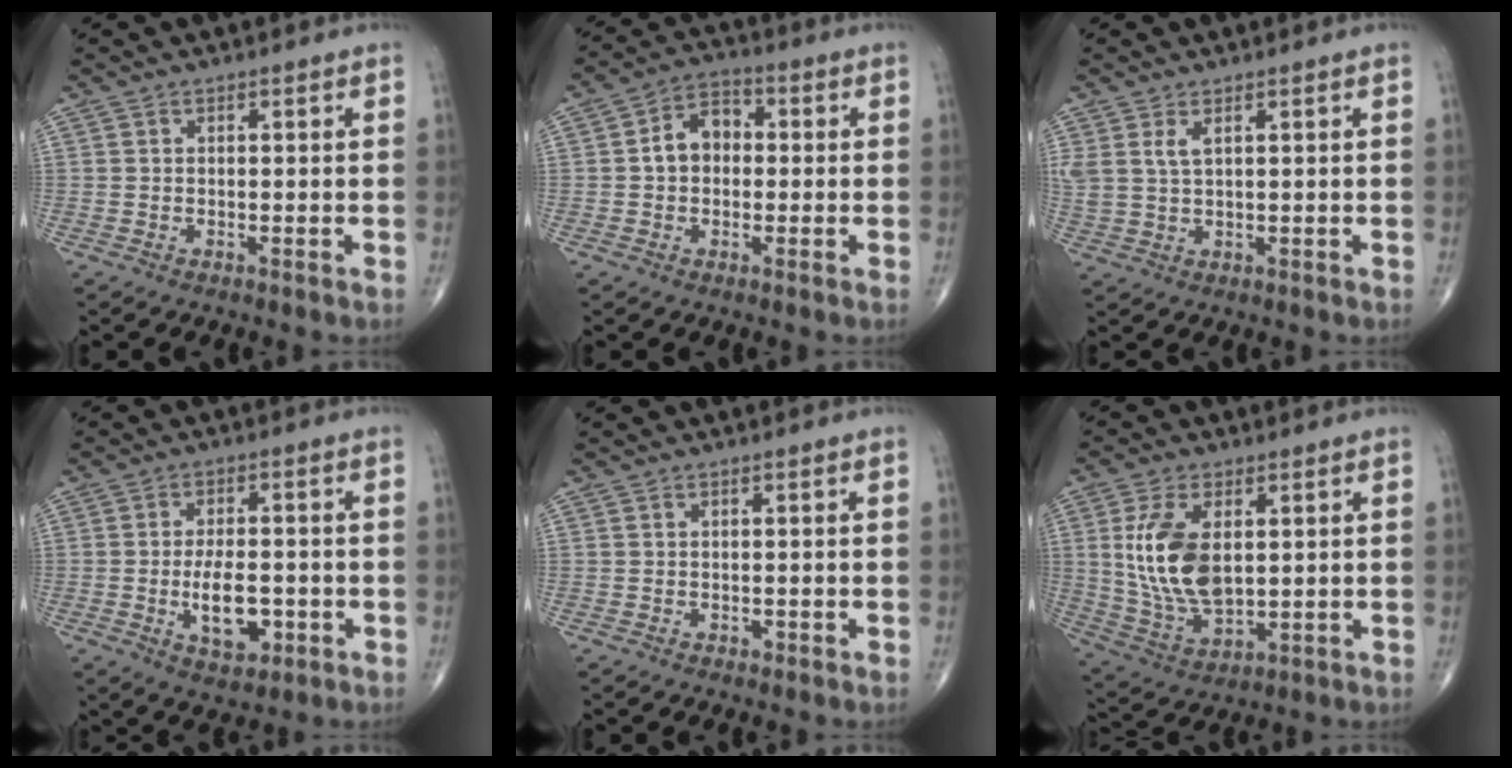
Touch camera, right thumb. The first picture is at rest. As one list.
[{"total": 7.0, "force": [0.1, 5.2, 4.7], "torque": [-0.064, 0.024, -0.009]}, {"total": 3.4, "force": [1.6, 1.4, 2.7], "torque": [-0.066, 0.002, 0.042]}, {"total": 8.4, "force": [-2.0, 4.3, 7.0], "torque": [-0.104, 0.004, -0.027]}, {"total": 0.6, "force": [-0.3, 0.3, 0.3], "torque": [-0.002, 0.000, -0.006]}, {"total": 13.9, "force": [2.3, 7.5, 11.4], "torque": [-0.222, -0.014, 0.054]}]